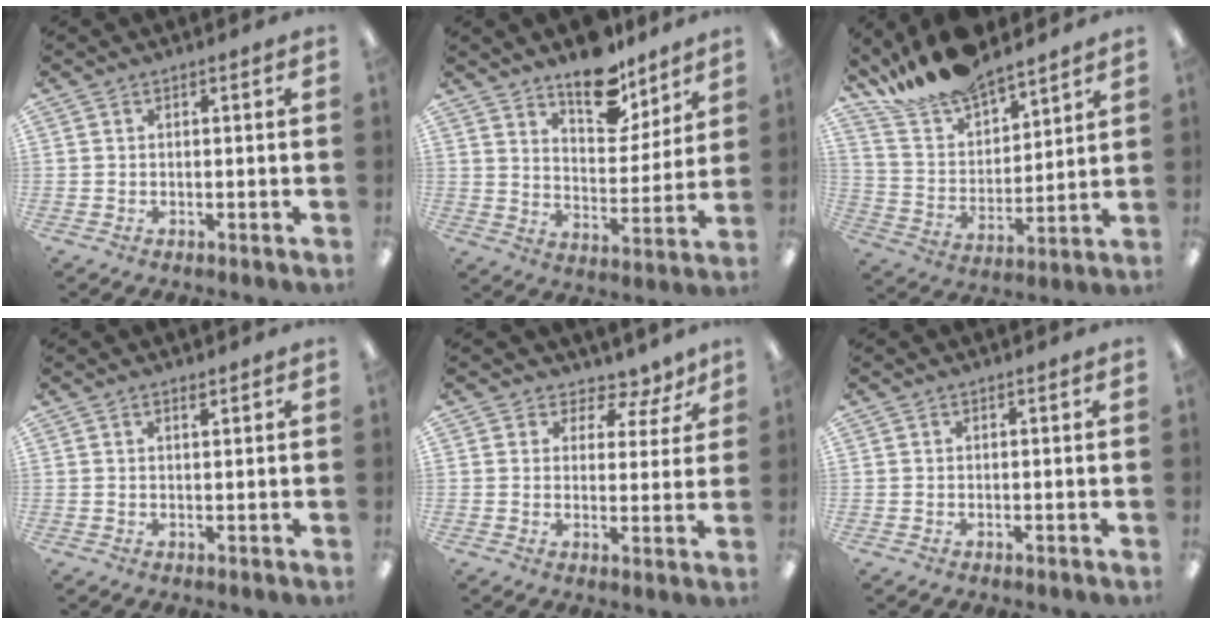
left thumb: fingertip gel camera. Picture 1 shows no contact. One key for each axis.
{"total": 13.3, "fx": 10.9, "fy": 5.7, "fz": 5.1, "tx": -0.065, "ty": -0.076, "tz": 0.197}
{"total": 14.6, "fx": 13.7, "fy": 3.8, "fz": 3.1, "tx": -0.086, "ty": -0.105, "tz": 0.254}
{"total": 1.1, "fx": 1.0, "fy": 0.1, "fz": 0.5, "tx": -0.012, "ty": -0.001, "tz": 0.018}
{"total": 5.7, "fx": 4.1, "fy": 3.4, "fz": 2.1, "tx": -0.028, "ty": -0.035, "tz": 0.069}
{"total": 0.0}